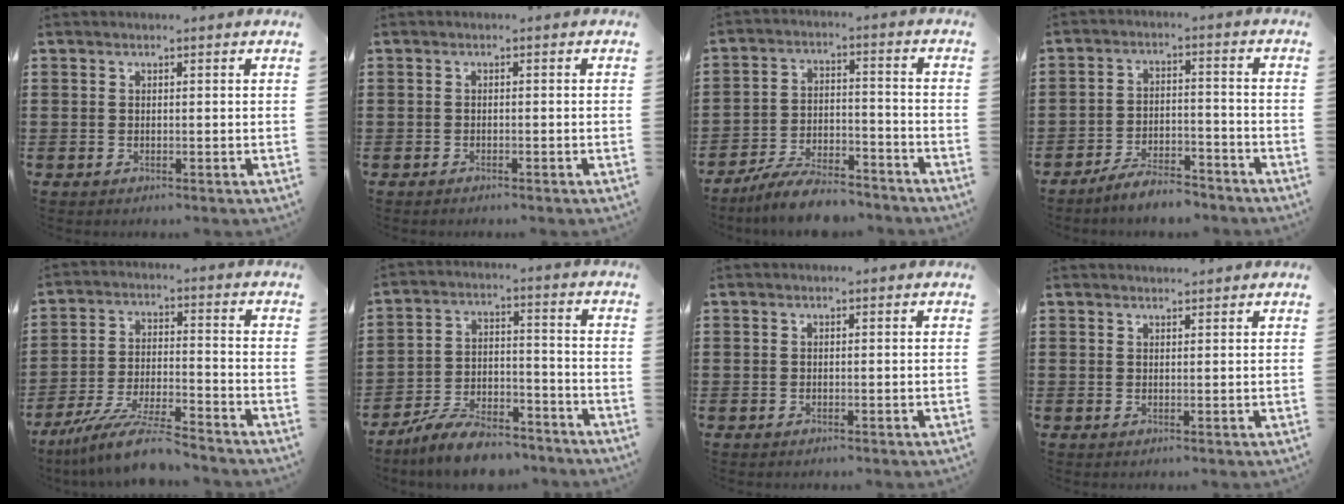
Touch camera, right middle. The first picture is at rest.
{"total": 0.5, "force": [-0.5, 0.1, 0.1], "torque": [-0.004, -0.002, -0.010]}
{"total": 7.7, "force": [-7.1, 1.3, 2.7], "torque": [-0.053, 0.012, -0.137]}
{"total": 5.5, "force": [-5.2, 0.7, 1.6], "torque": [-0.032, 0.005, -0.102]}
{"total": 9.8, "force": [-8.5, 0.5, 4.7], "torque": [-0.095, 0.006, -0.167]}
{"total": 8.5, "force": [-7.7, 2.0, 3.1], "torque": [-0.056, 0.023, -0.147]}
{"total": 0.0}
{"total": 1.1, "force": [1.1, 0.1, 0.0], "torque": [-0.002, 0.000, 0.022]}